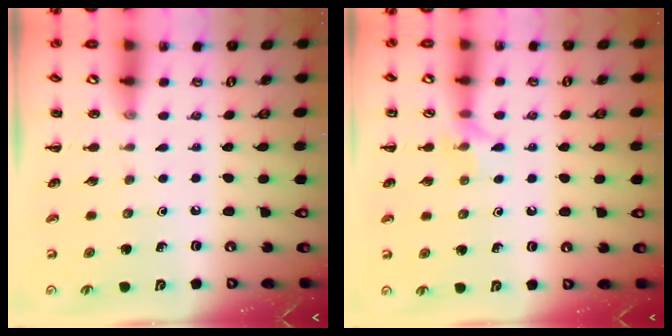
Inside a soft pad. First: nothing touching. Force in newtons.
{"total": 6.4, "press": 6.4, "slide": 0.9}